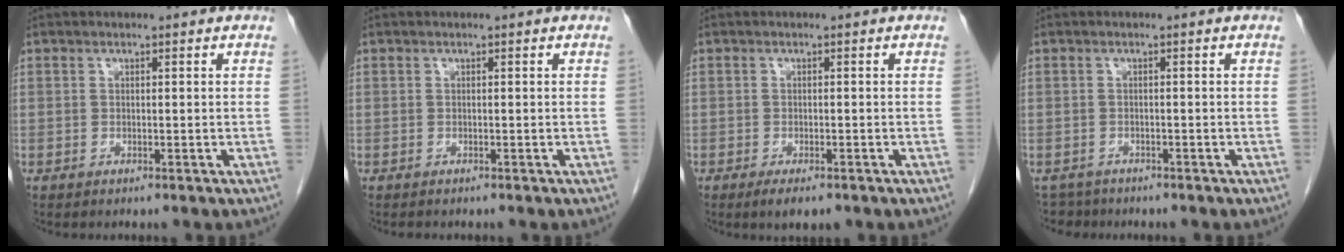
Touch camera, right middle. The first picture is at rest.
{"total": 0.9, "force": [-0.8, 0.3, 0.3], "torque": [-0.008, -0.001, -0.009]}
{"total": 3.2, "force": [-2.2, 1.1, 2.2], "torque": [-0.035, -0.005, -0.028]}
{"total": 2.4, "force": [-2.1, 1.0, -0.7], "torque": [0.009, -0.002, -0.038]}